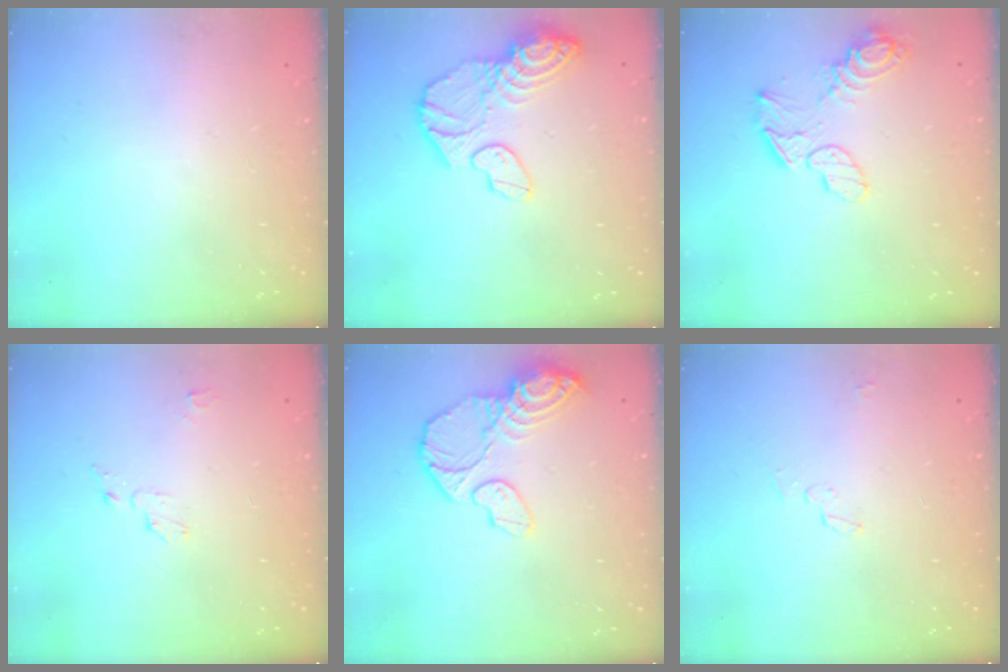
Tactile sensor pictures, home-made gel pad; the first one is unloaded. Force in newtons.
{"total": 13.7, "press": 13.5, "slide": 2.0}
{"total": 10.6, "press": 10.4, "slide": 2.1}
{"total": 3.6, "press": 3.6, "slide": 0.4}
{"total": 13.3, "press": 13.2, "slide": 1.8}
{"total": 3.4, "press": 3.2, "slide": 1.2}